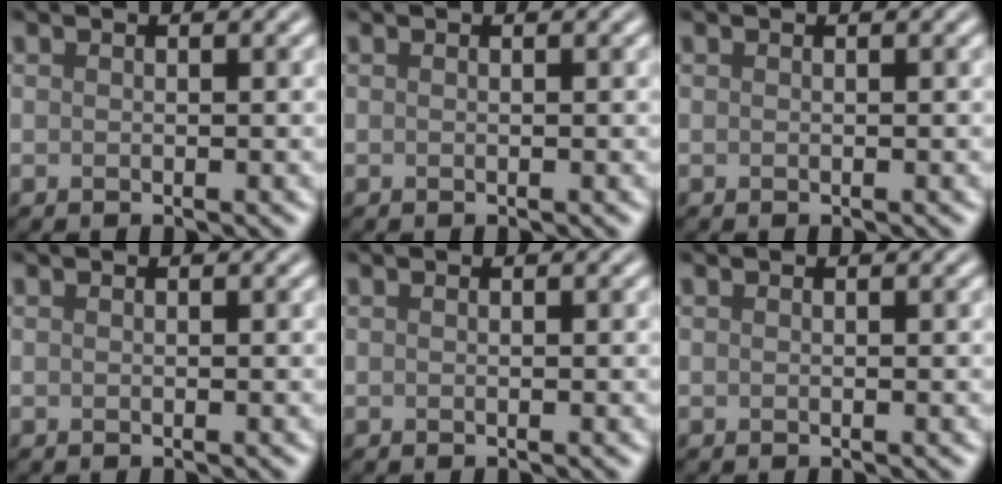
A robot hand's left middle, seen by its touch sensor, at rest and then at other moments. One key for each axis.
{"total": 0.0}
{"total": 0.0}
{"total": 0.0}
{"total": 0.0}
{"total": 0.0}